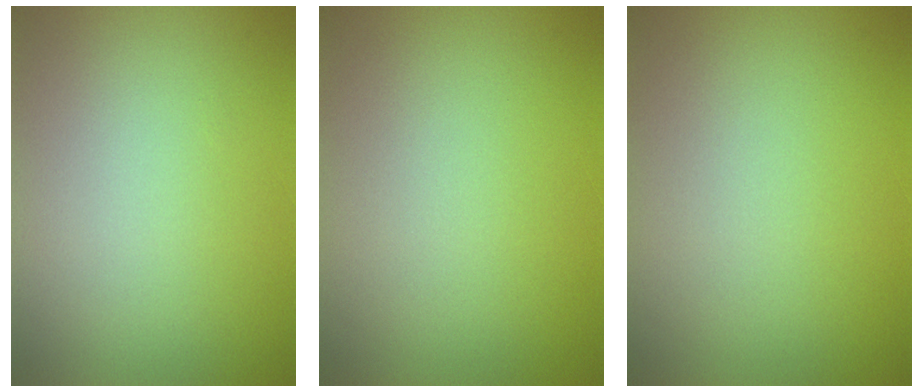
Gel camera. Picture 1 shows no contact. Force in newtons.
{"total": 0.0}
{"total": 0.0}